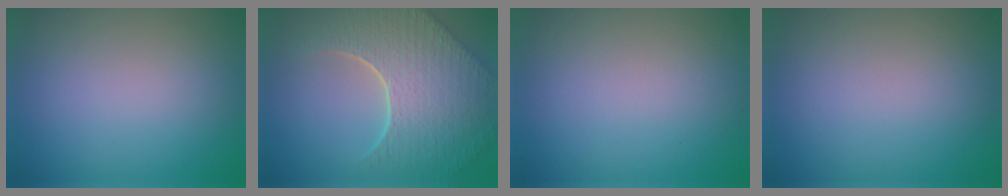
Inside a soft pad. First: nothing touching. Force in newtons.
{"total": 8.4, "press": 6.1, "slide": 5.9}
{"total": 0.0}
{"total": 0.0}